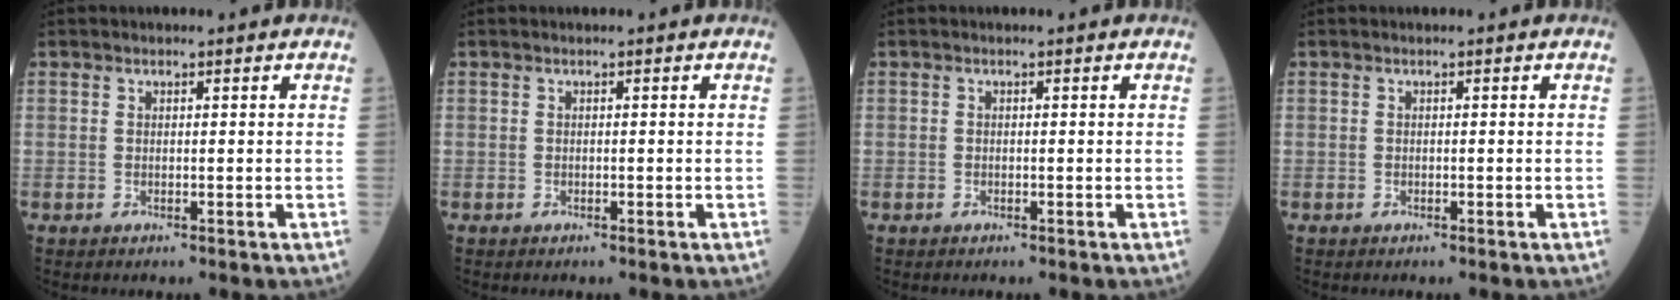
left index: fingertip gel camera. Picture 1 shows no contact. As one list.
[{"total": 0.0}, {"total": 0.0}, {"total": 0.0}]